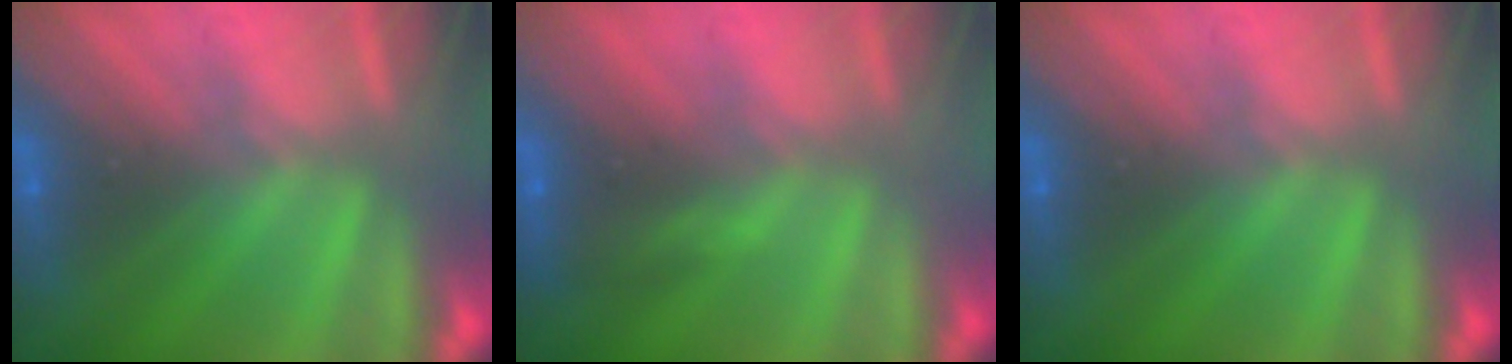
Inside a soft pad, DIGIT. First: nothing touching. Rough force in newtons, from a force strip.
{"total": 3.1}
{"total": 0.0}